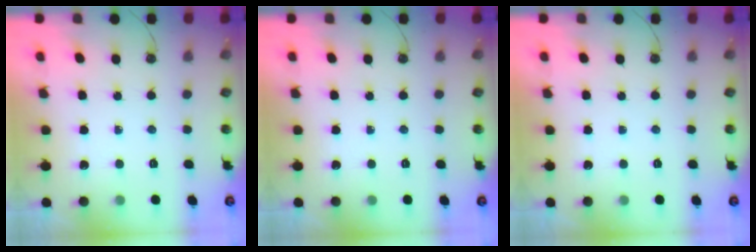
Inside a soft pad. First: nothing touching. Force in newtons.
{"total": 0.0}
{"total": 0.0}